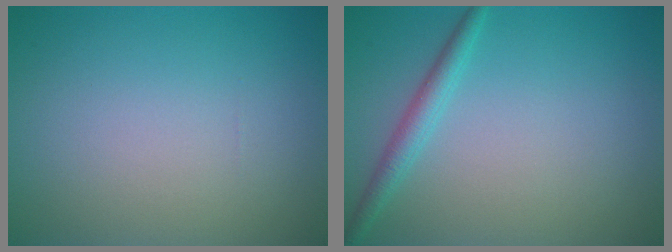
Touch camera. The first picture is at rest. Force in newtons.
{"total": 2.0, "press": 2.0, "slide": 0.1}